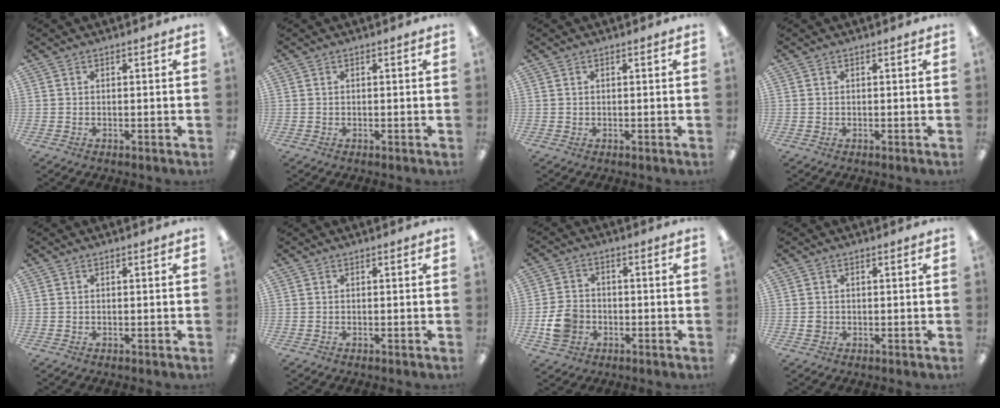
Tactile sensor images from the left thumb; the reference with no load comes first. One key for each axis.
{"total": 0.0}
{"total": 0.0}
{"total": 0.0}
{"total": 0.0}
{"total": 0.0}
{"total": 7.6, "fx": -2.3, "fy": 6.1, "fz": 3.9, "tx": -0.081, "ty": 0.012, "tz": -0.042}
{"total": 1.3, "fx": 0.0, "fy": 1.2, "fz": 0.5, "tx": -0.003, "ty": 0.002, "tz": -0.004}